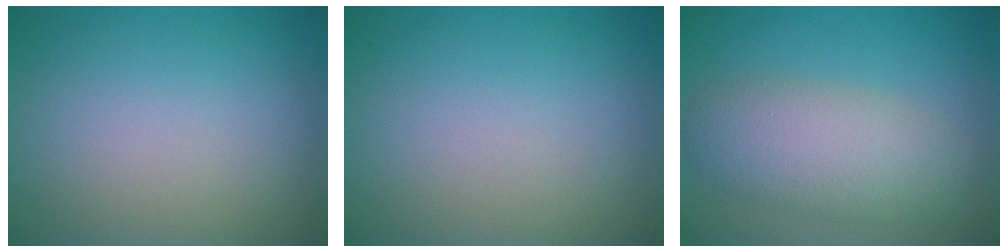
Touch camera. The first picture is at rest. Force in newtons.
{"total": 0.0}
{"total": 5.8, "press": 5.8, "slide": 0.2}